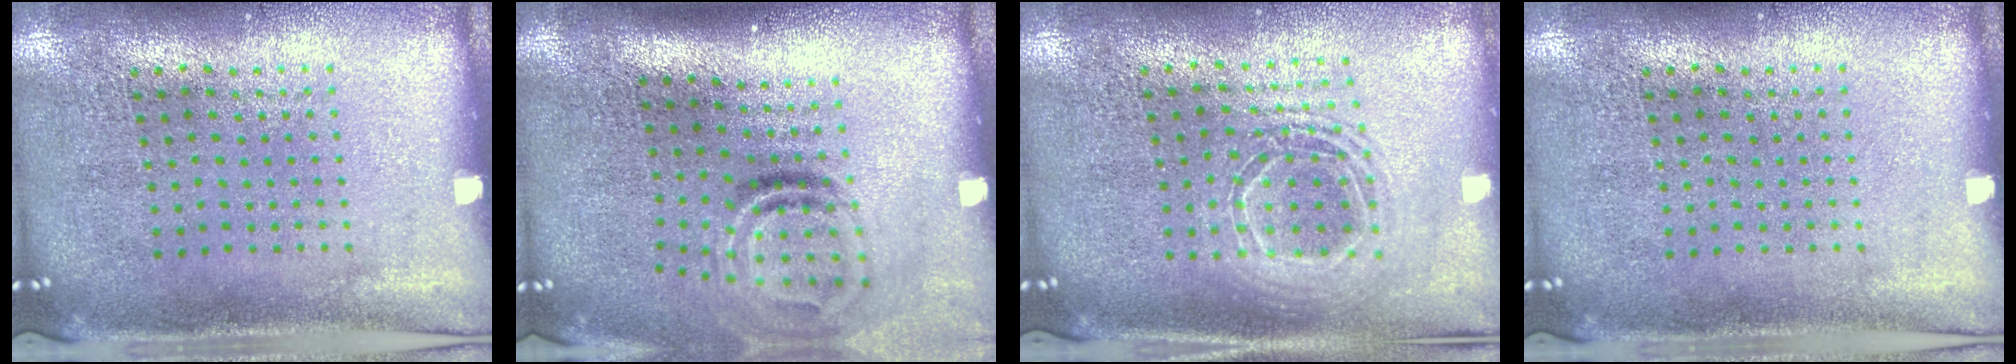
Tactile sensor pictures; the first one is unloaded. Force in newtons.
{"total": 1.8, "press": 1.0, "slide": 1.5}
{"total": 1.7, "press": 1.5, "slide": 0.9}
{"total": 0.0}